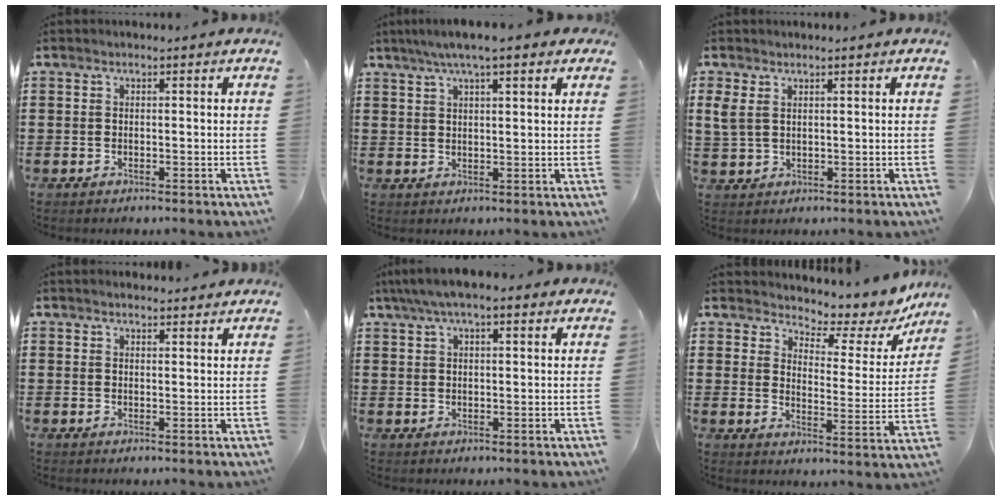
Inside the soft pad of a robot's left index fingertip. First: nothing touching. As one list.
[{"total": 5.4, "force": [3.8, 0.6, 3.8], "torque": [-0.082, 0.005, 0.067]}, {"total": 2.4, "force": [1.2, 1.3, 1.6], "torque": [-0.044, 0.003, 0.021]}, {"total": 1.5, "force": [1.5, 0.2, 0.1], "torque": [-0.005, 0.003, 0.029]}, {"total": 4.1, "force": [2.5, 1.2, 3.1], "torque": [-0.063, 0.008, 0.043]}, {"total": 4.6, "force": [4.2, 1.2, 1.3], "torque": [-0.030, -0.041, 0.061]}]